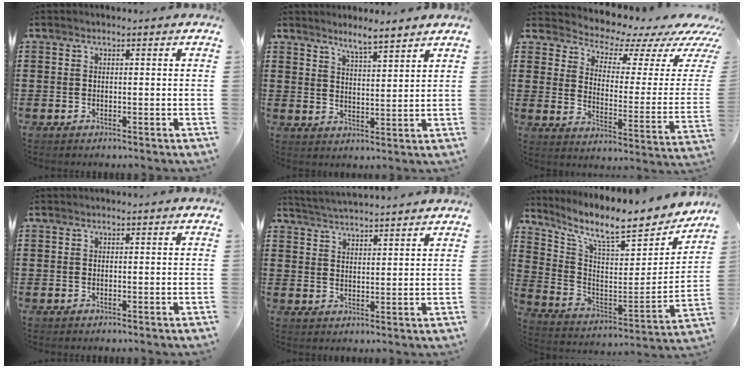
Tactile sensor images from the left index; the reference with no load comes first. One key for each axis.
{"total": 4.2, "fx": 4.0, "fy": -0.3, "fz": 1.3, "tx": -0.036, "ty": -0.015, "tz": 0.071}
{"total": 4.9, "fx": 4.5, "fy": 1.4, "fz": 1.4, "tx": -0.040, "ty": -0.047, "tz": 0.071}
{"total": 0.0}
{"total": 3.4, "fx": 3.3, "fy": -0.5, "fz": -0.2, "tx": -0.010, "ty": -0.017, "tz": 0.059}
{"total": 10.6, "fx": 8.8, "fy": 1.9, "fz": 5.6, "tx": -0.123, "ty": -0.074, "tz": 0.143}